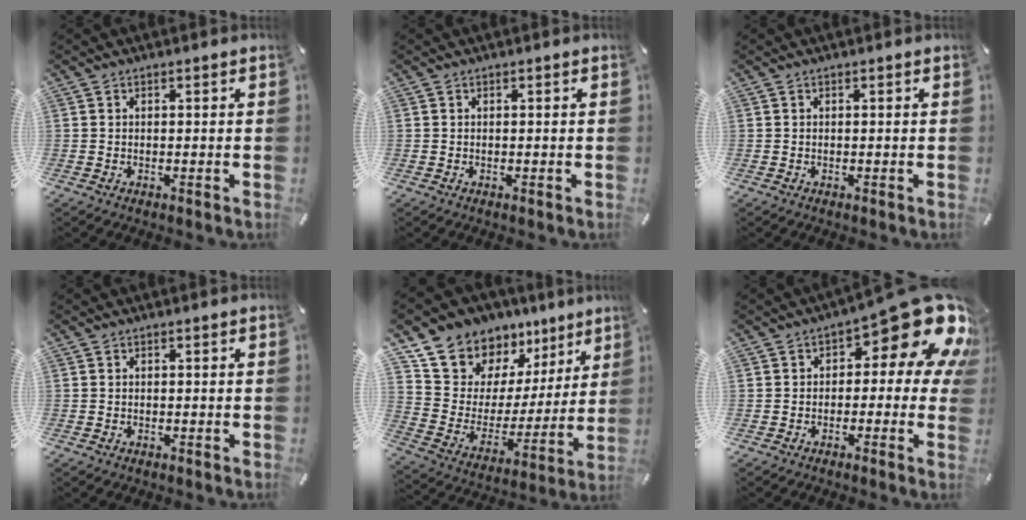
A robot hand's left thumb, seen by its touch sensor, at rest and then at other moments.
{"total": 0.0}
{"total": 0.0}
{"total": 0.0}
{"total": 13.4, "force": [10.7, 8.0, 0.8], "torque": [-0.040, -0.103, 0.198]}
{"total": 17.8, "force": [8.0, 7.2, 14.1], "torque": [-0.174, -0.055, 0.133]}